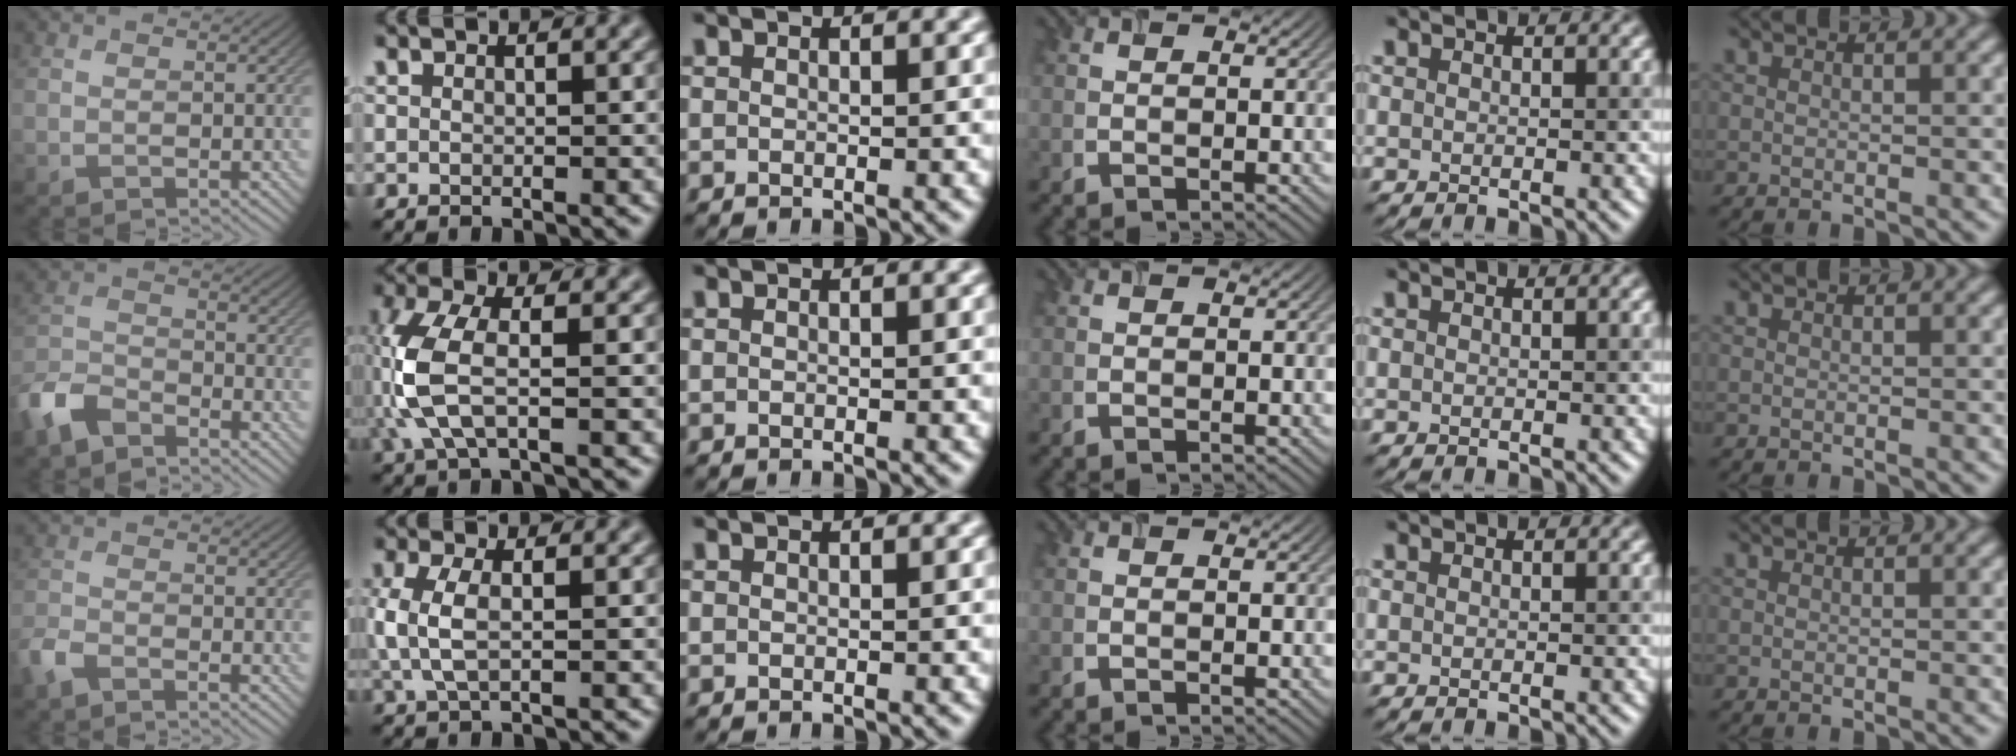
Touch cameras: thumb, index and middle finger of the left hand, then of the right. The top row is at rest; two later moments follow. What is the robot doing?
{"motion": "insert", "object": "airpods case & airpods"}